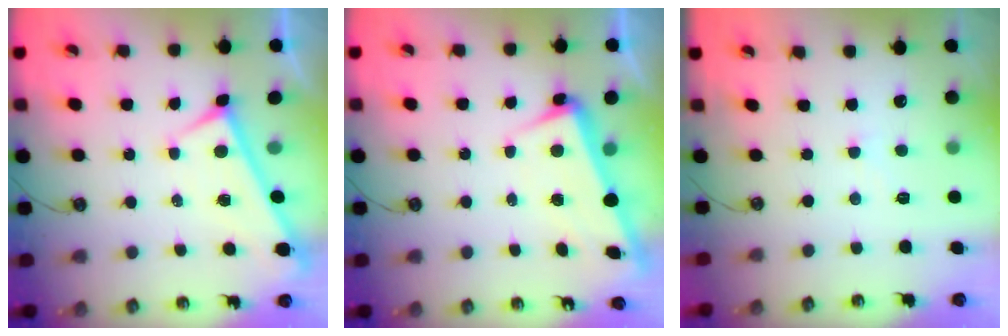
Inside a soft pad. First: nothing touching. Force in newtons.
{"total": 2.9, "press": 2.8, "slide": 1.0}
{"total": 0.7, "press": 0.5, "slide": 0.5}